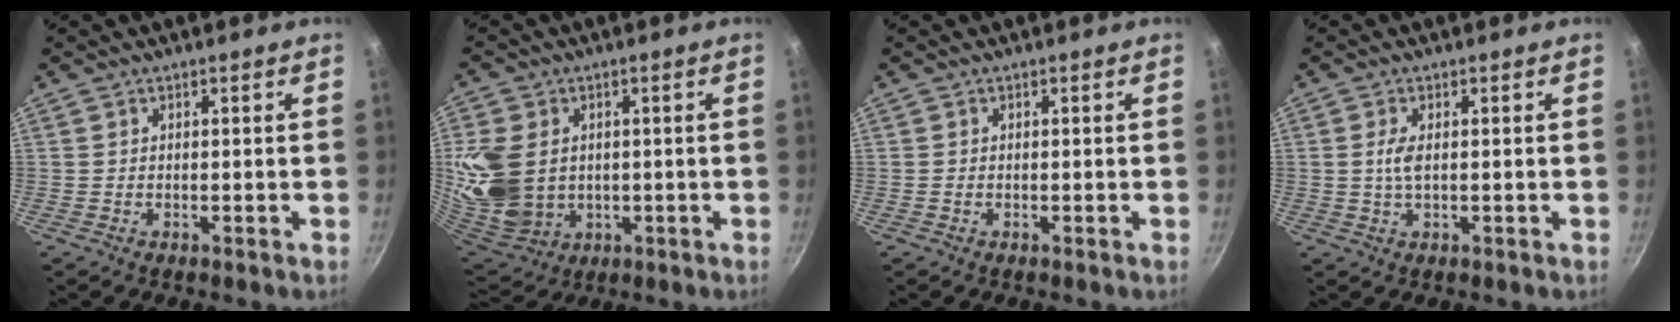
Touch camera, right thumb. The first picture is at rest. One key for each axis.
{"total": 15.7, "fx": 1.6, "fy": 12.0, "fz": 10.0, "tx": -0.215, "ty": -0.019, "tz": 0.048}
{"total": 0.0}
{"total": 2.7, "fx": 0.3, "fy": 1.0, "fz": 2.5, "tx": -0.055, "ty": 0.000, "tz": 0.003}